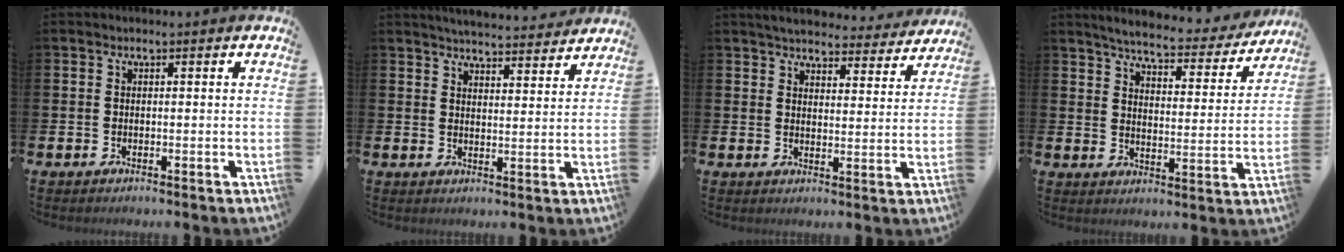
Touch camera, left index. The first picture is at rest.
{"total": 5.1, "force": [5.1, 0.4, 0.4], "torque": [-0.018, -0.033, 0.091]}
{"total": 5.0, "force": [4.9, 0.9, 0.8], "torque": [-0.029, -0.031, 0.086]}
{"total": 5.7, "force": [5.3, 0.9, 1.9], "torque": [-0.055, -0.035, 0.086]}